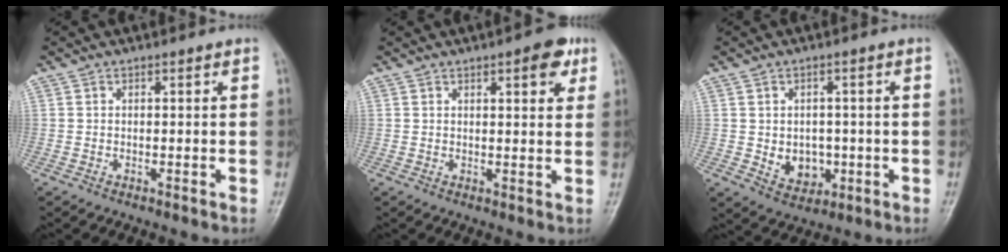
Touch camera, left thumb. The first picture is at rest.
{"total": 5.5, "force": [2.8, 1.9, 4.4], "torque": [-0.041, -0.008, 0.030]}
{"total": 6.2, "force": [-0.8, 4.9, 3.6], "torque": [-0.028, 0.002, 0.002]}